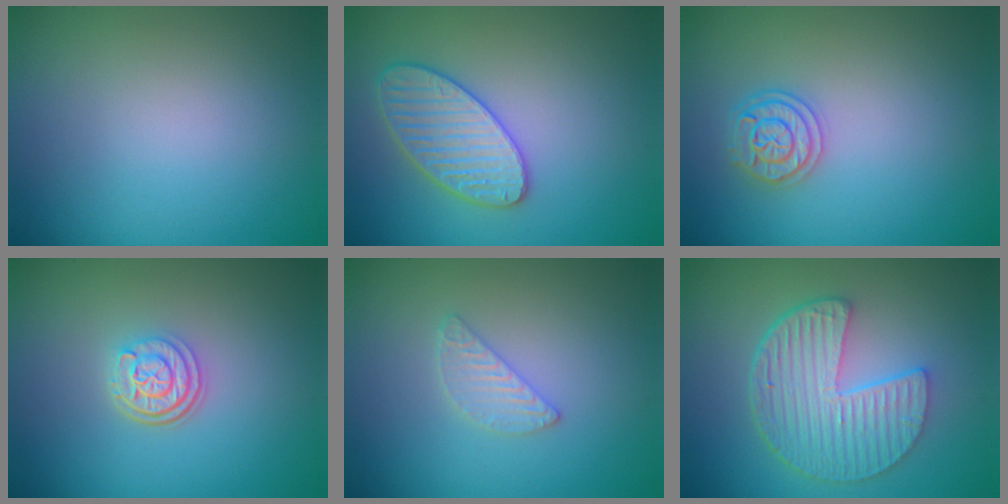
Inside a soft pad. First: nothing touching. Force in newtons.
{"total": 3.9, "press": 3.8, "slide": 0.8}
{"total": 2.4, "press": 2.4, "slide": 0.4}
{"total": 3.2, "press": 2.5, "slide": 2.0}
{"total": 1.9, "press": 1.8, "slide": 0.2}
{"total": 6.5, "press": 4.9, "slide": 4.2}